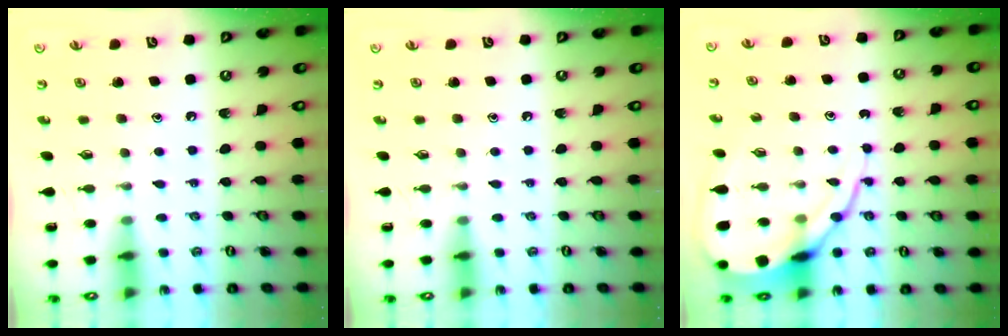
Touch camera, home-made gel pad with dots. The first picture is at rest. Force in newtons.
{"total": 0.0}
{"total": 12.6, "press": 12.5, "slide": 1.1}